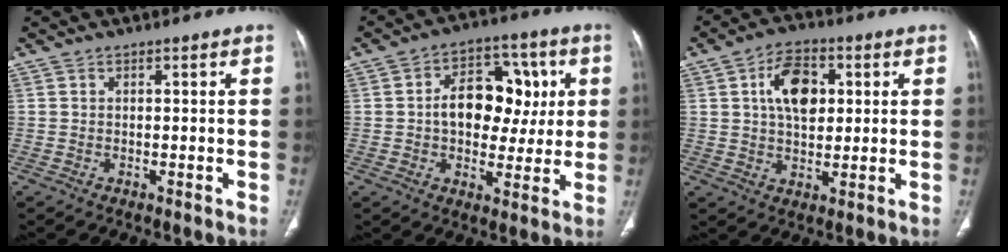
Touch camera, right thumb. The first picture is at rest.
{"total": 14.1, "force": [1.4, 10.0, 9.8], "torque": [-0.095, 0.020, 0.019]}
{"total": 10.0, "force": [2.6, 6.2, 7.4], "torque": [-0.101, 0.000, 0.041]}